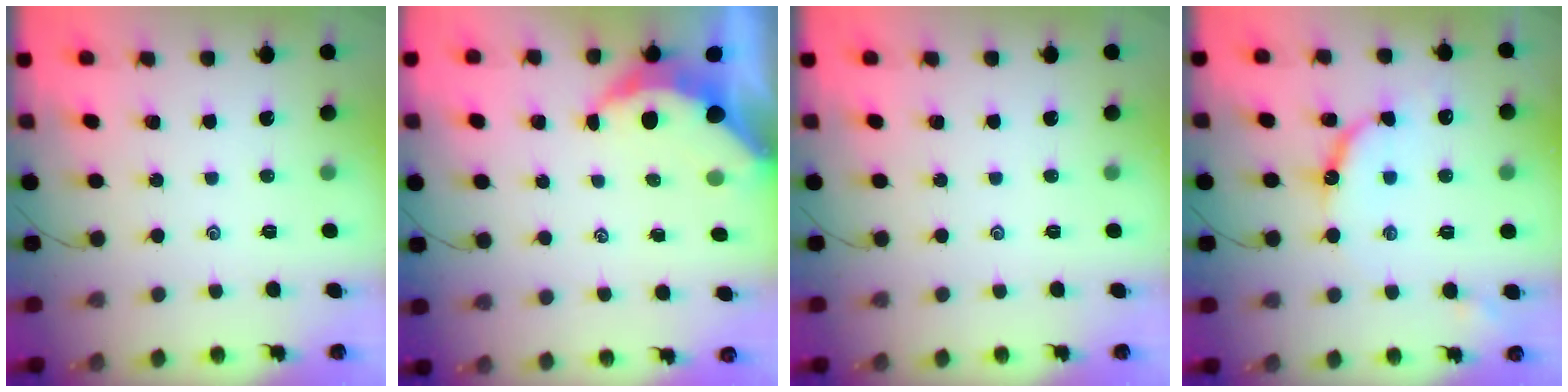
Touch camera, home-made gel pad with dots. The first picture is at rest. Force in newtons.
{"total": 5.8, "press": 5.7, "slide": 0.8}
{"total": 0.0}
{"total": 10.2, "press": 10.2, "slide": 0.6}